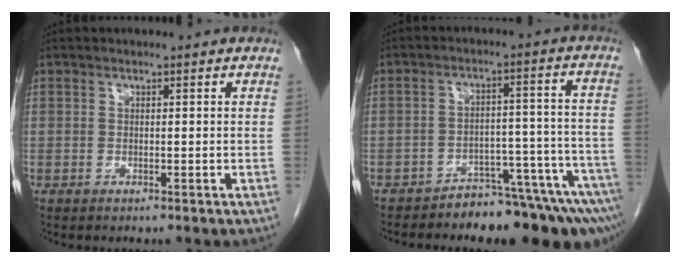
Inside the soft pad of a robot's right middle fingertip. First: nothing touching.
{"total": 11.9, "force": [-10.7, 2.2, 4.8], "torque": [-0.024, 0.046, -0.145]}